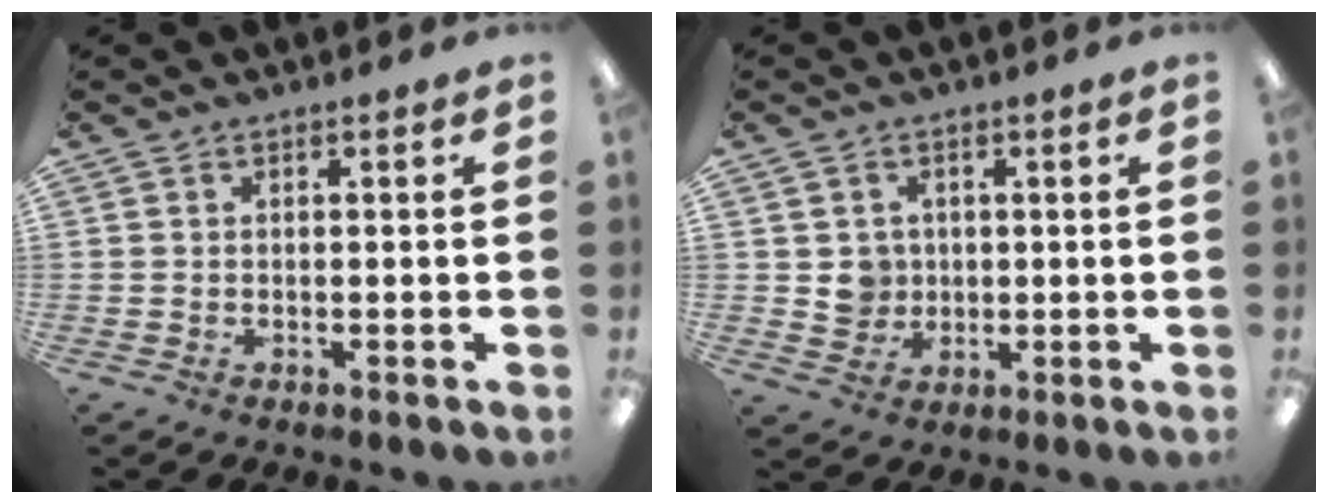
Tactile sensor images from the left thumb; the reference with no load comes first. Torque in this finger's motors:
{"motor_torque": [-0.28, 0.29, 0.04, -0.11, 0.04]}